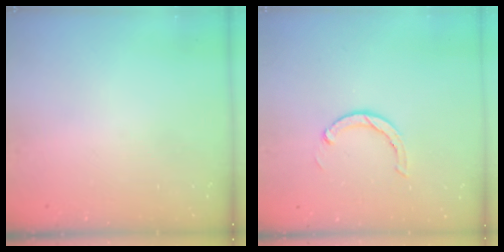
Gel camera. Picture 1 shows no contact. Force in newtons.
{"total": 3.0, "press": 3.0, "slide": 0.1}